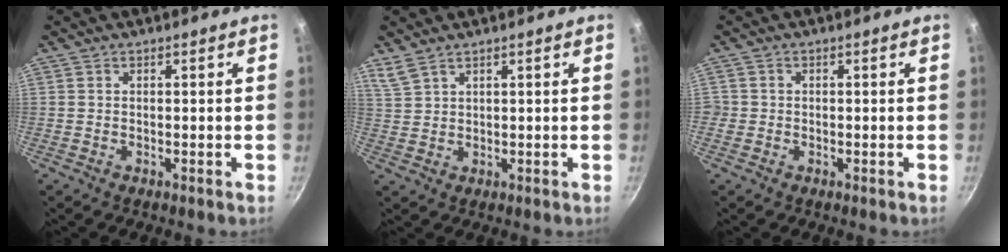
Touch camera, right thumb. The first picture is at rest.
{"total": 3.1, "force": [2.6, 1.0, 1.3], "torque": [-0.030, -0.006, 0.060]}
{"total": 1.4, "force": [-0.4, 1.4, 0.3], "torque": [-0.001, 0.003, -0.009]}